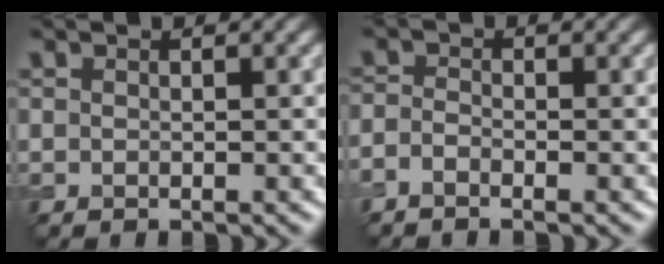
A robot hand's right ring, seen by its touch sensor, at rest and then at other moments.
{"total": 1.4, "force": [-1.1, 0.6, 0.8], "torque": [-0.019, -0.002, -0.029]}